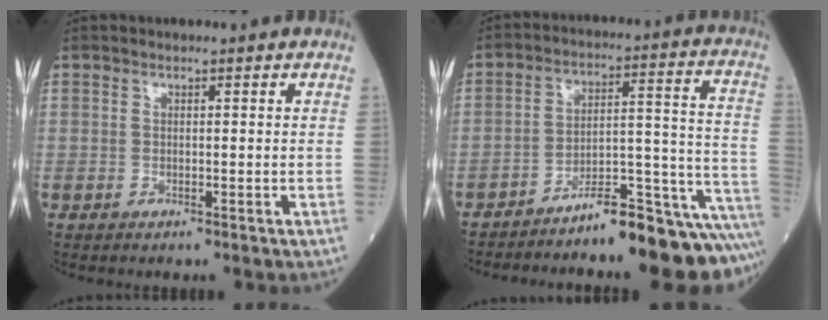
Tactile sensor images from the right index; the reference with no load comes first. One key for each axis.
{"total": 14.0, "fx": -12.3, "fy": 0.0, "fz": 6.6, "tx": -0.062, "ty": 0.054, "tz": -0.184}